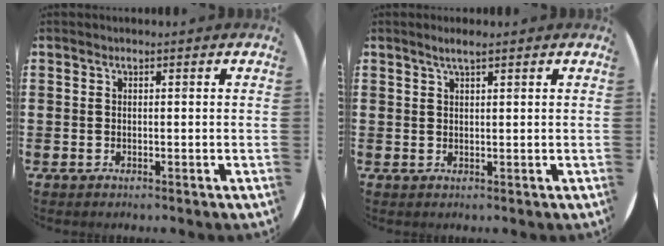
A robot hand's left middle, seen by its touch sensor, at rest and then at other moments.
{"total": 1.8, "force": [1.5, 0.1, 1.1], "torque": [-0.021, 0.004, 0.025]}